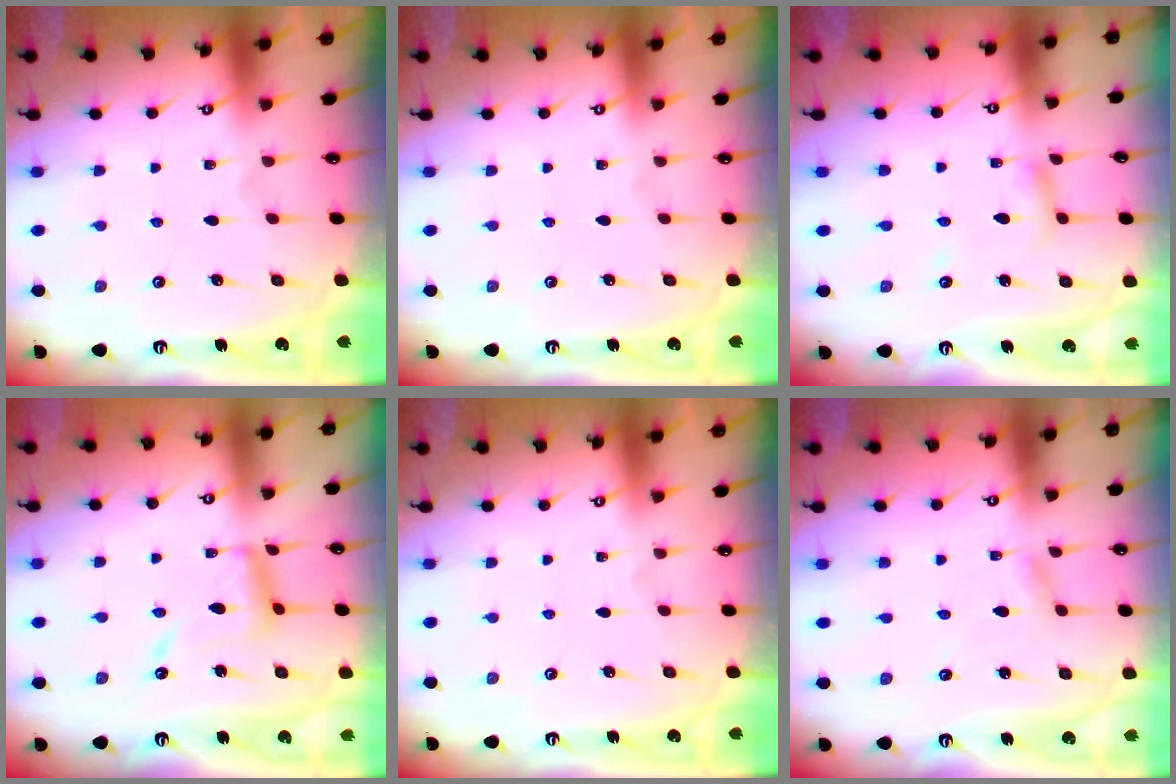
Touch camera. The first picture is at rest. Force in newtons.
{"total": 0.0}
{"total": 5.2, "press": 5.2, "slide": 0.3}
{"total": 11.6, "press": 11.6, "slide": 1.0}
{"total": 0.0}
{"total": 2.1, "press": 2.1, "slide": 0.1}